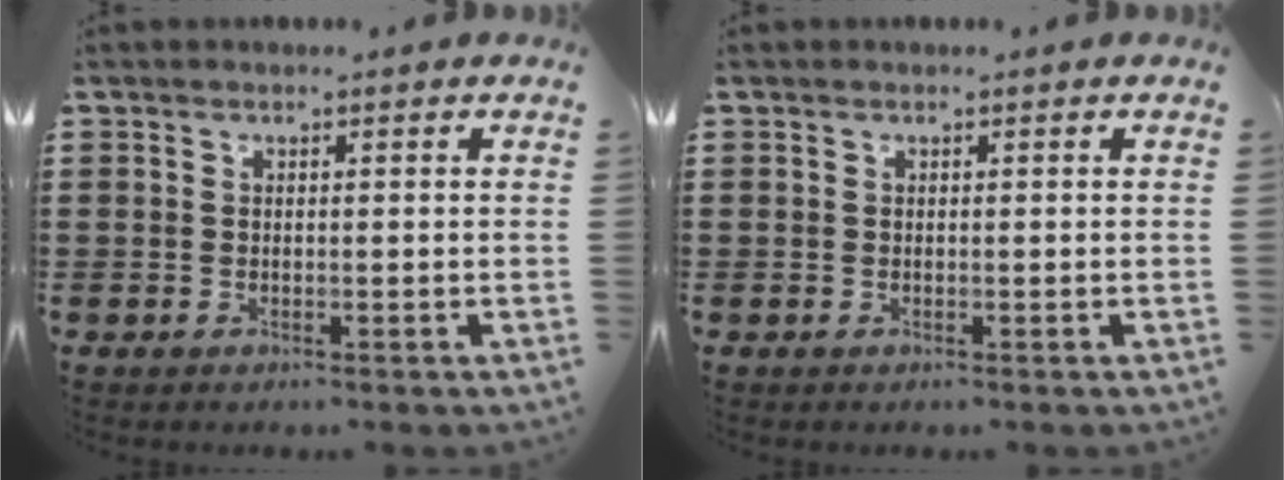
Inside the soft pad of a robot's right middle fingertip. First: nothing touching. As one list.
[{"total": 0.0}]